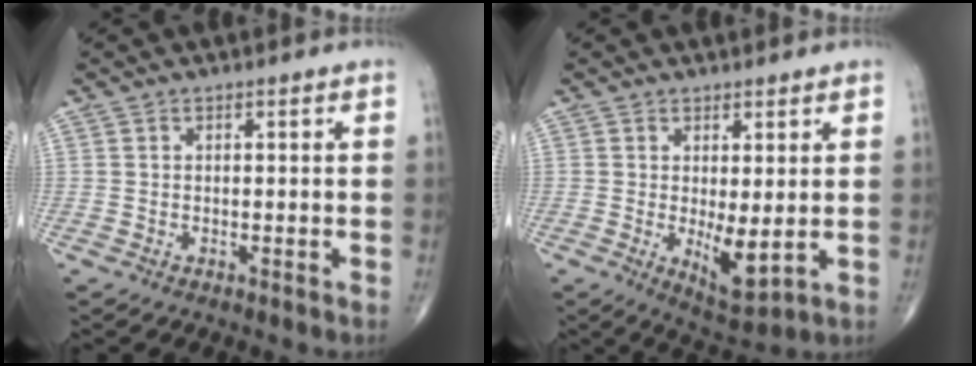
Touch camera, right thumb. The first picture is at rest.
{"total": 6.5, "force": [-0.3, 2.3, 6.1], "torque": [-0.092, -0.021, 0.006]}